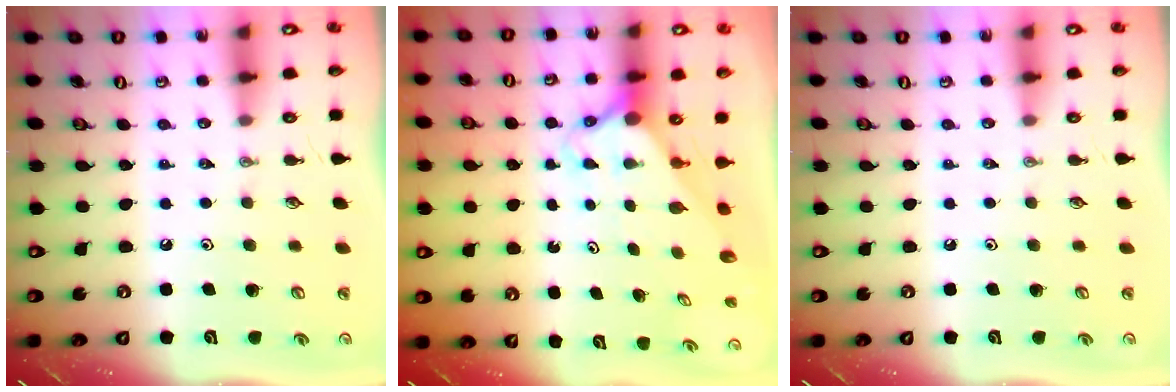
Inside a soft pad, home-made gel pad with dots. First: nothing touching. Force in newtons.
{"total": 2.6, "press": 2.6, "slide": 0.2}
{"total": 0.0}